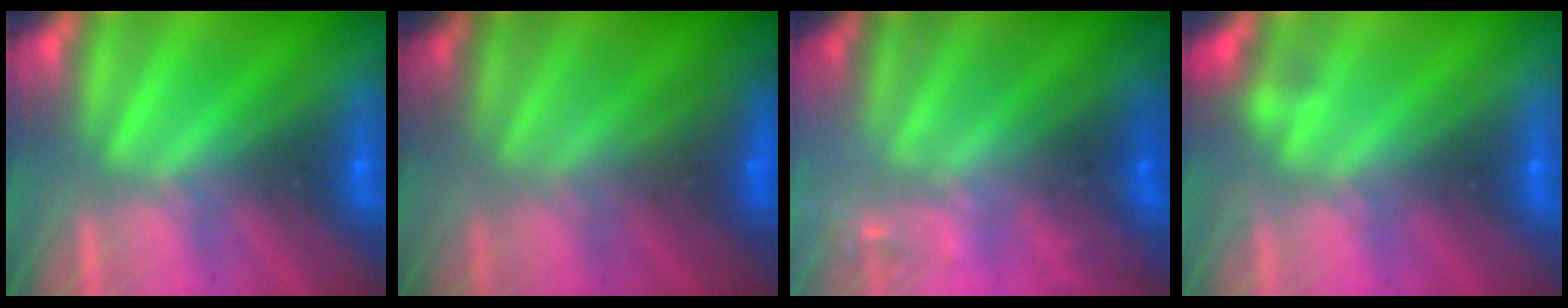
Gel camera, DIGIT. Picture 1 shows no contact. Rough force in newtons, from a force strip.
{"total": 2.8}
{"total": 2.2}
{"total": 2.2}